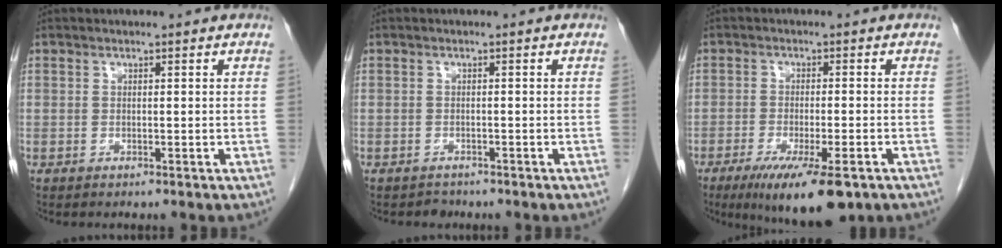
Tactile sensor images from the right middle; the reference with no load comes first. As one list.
[{"total": 1.2, "force": [-1.0, 0.6, -0.3], "torque": [0.000, 0.000, -0.017]}, {"total": 11.0, "force": [-6.9, 2.2, 8.3], "torque": [-0.129, -0.023, -0.105]}]